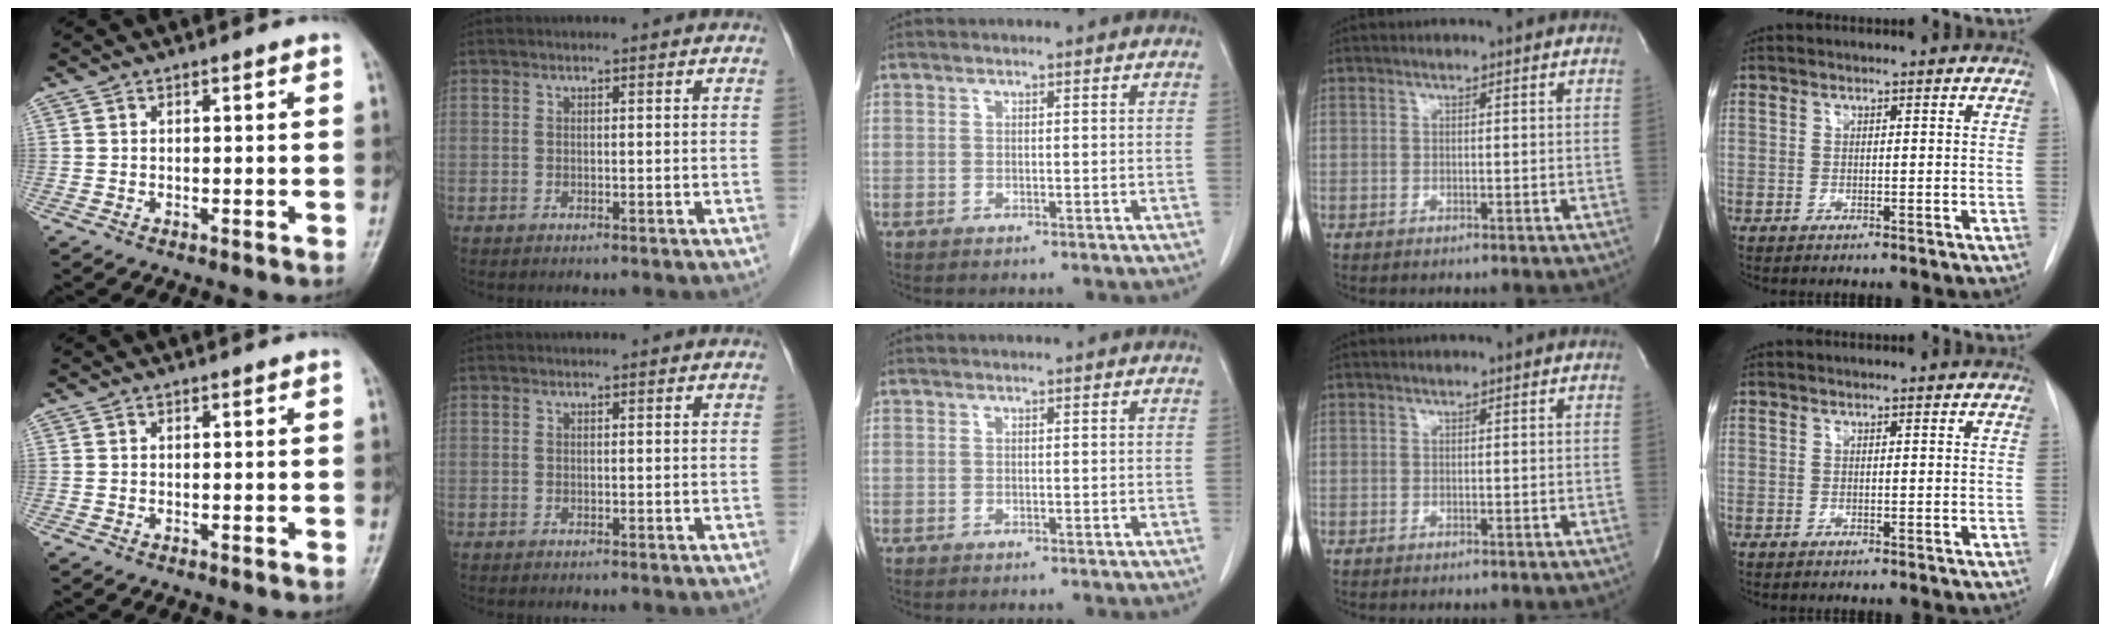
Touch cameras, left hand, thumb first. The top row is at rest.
{}